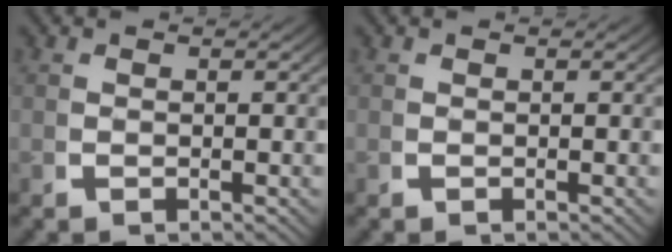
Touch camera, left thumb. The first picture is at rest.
{"total": 0.0}